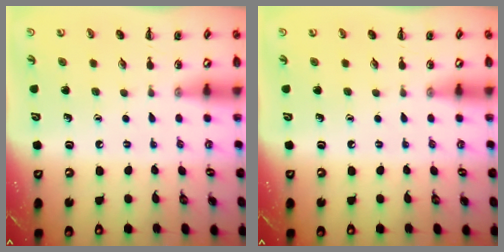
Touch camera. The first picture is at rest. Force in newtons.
{"total": 0.0}